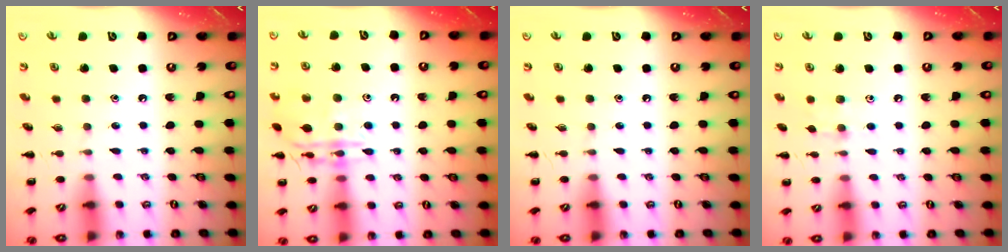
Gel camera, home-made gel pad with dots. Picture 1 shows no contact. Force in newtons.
{"total": 14.0, "press": 14.0, "slide": 0.9}
{"total": 0.0}
{"total": 4.8, "press": 4.6, "slide": 1.3}